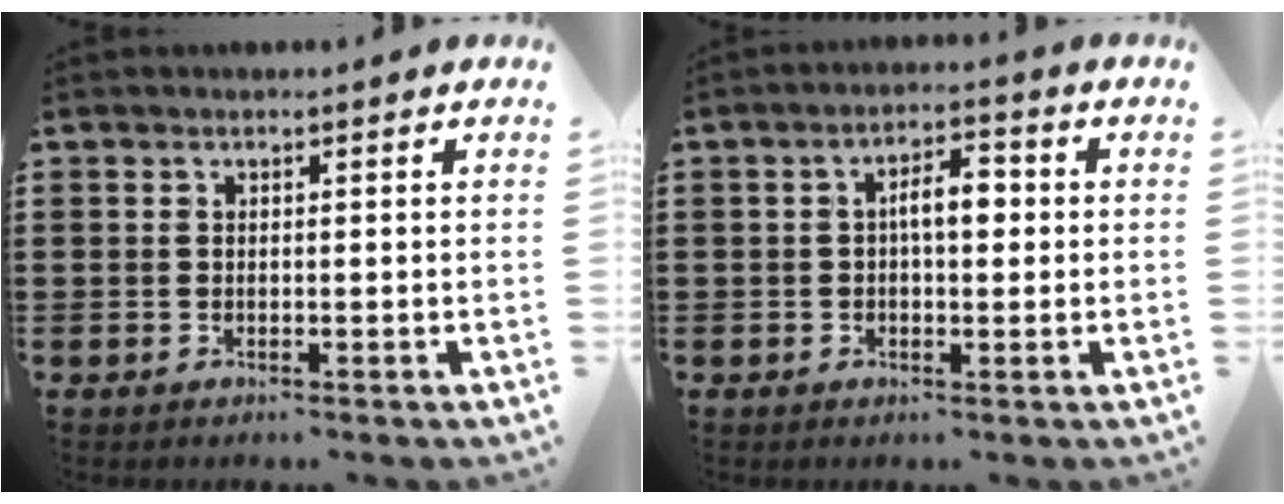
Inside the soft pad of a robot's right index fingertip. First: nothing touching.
{"total": 4.7, "force": [0.1, 1.8, 4.3], "torque": [-0.074, 0.006, -0.002]}